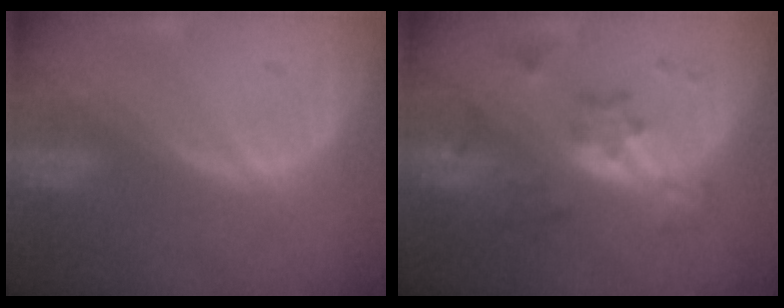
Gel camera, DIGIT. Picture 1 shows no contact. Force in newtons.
{"total": 7.2, "press": 6.5, "slide": 3.1}